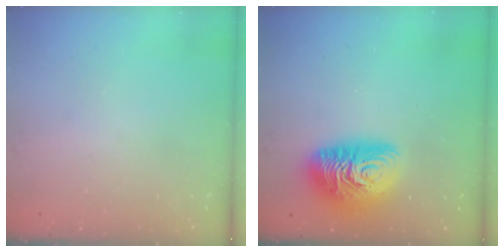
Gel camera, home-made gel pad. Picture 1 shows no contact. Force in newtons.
{"total": 12.9, "press": 12.9, "slide": 0.9}